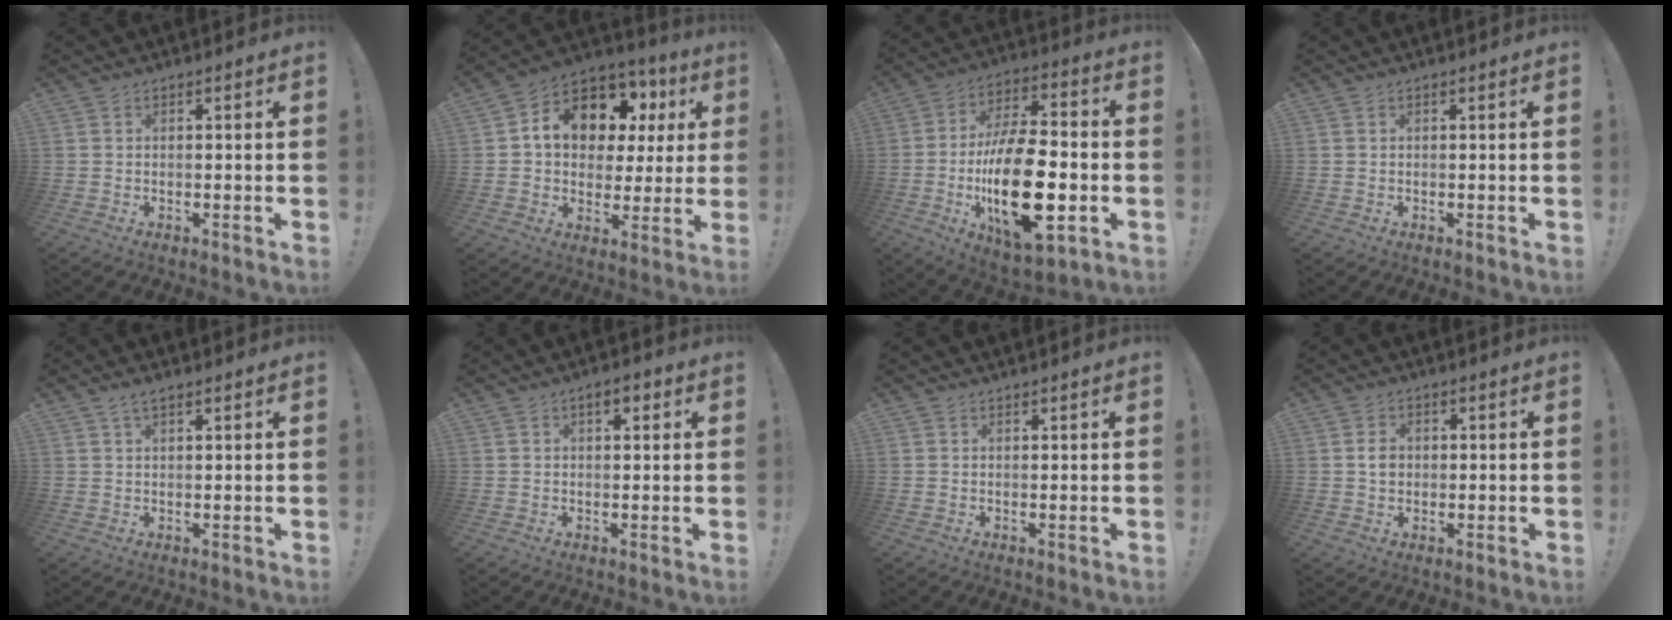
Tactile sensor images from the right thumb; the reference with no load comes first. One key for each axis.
{"total": 13.7, "fx": 5.9, "fy": 9.7, "fz": 7.7, "tx": -0.124, "ty": -0.035, "tz": 0.113}
{"total": 25.4, "fx": -5.8, "fy": 12.6, "fz": 21.2, "tx": -0.389, "ty": 0.019, "tz": -0.086}
{"total": 0.0}
{"total": 2.5, "fx": 1.7, "fy": 0.7, "fz": 1.6, "tx": -0.029, "ty": -0.005, "tz": 0.030}
{"total": 3.5, "fx": 1.6, "fy": 1.8, "fz": 2.6, "tx": -0.027, "ty": -0.003, "tz": 0.022}
{"total": 0.6, "fx": 0.5, "fy": -0.1, "fz": 0.1, "tx": 0.011, "ty": -0.006, "tz": 0.007}
{"total": 3.5, "fx": 0.0, "fy": 2.9, "fz": 2.0, "tx": -0.023, "ty": 0.001, "tz": -0.002}